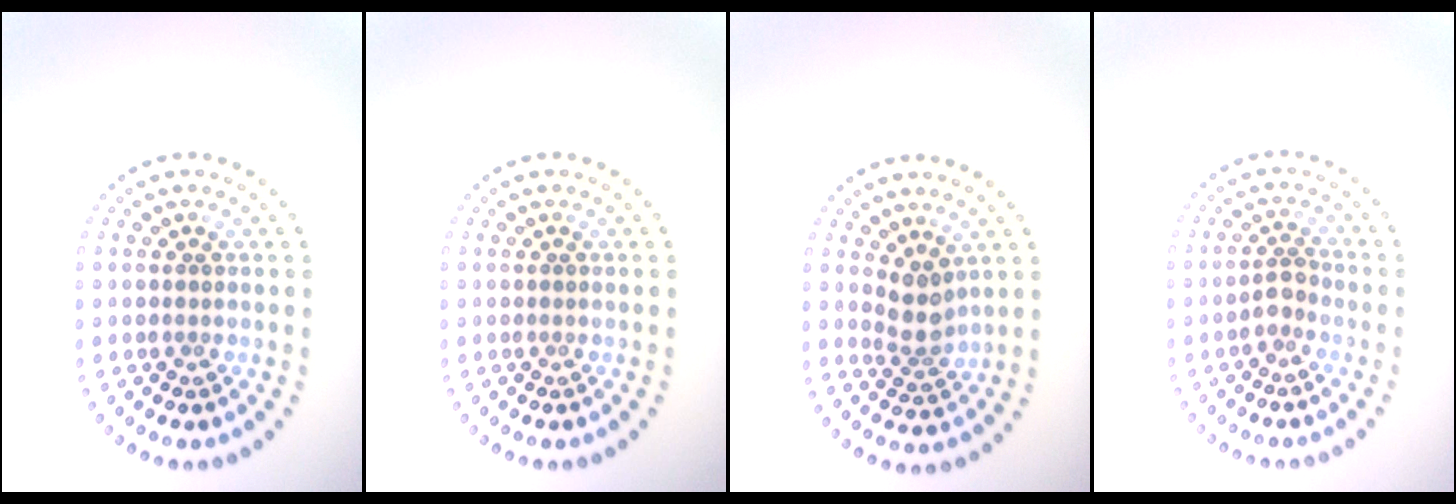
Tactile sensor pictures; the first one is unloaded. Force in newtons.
{"total": 0.0}
{"total": 2.4, "press": 1.9, "slide": 1.5}
{"total": 1.6, "press": 1.3, "slide": 0.9}